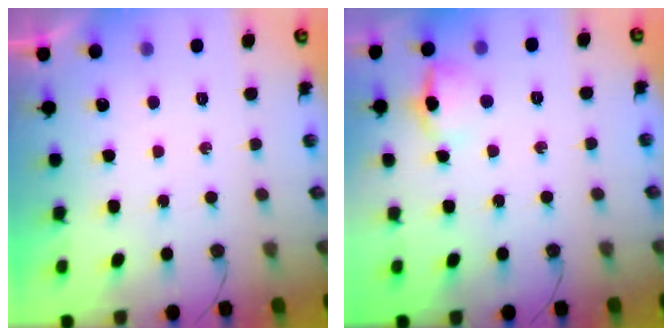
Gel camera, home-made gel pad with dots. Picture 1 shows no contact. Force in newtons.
{"total": 9.3, "press": 9.2, "slide": 1.4}